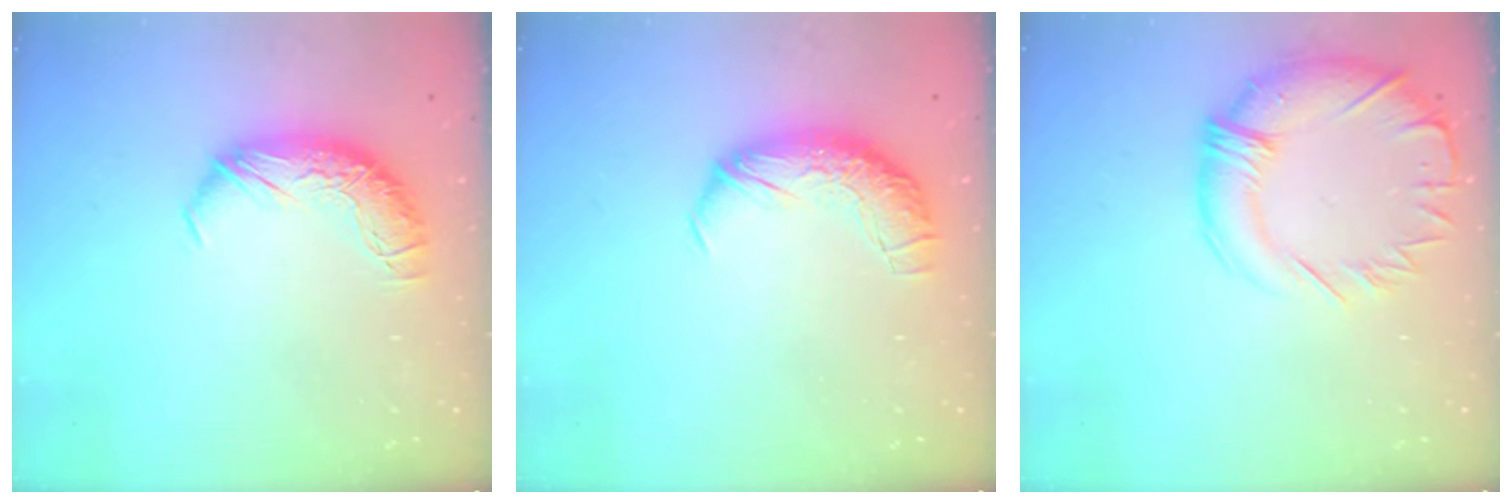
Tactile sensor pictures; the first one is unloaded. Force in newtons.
{"total": 2.4, "press": 1.1, "slide": 2.1}
{"total": 3.8, "press": 2.9, "slide": 2.4}